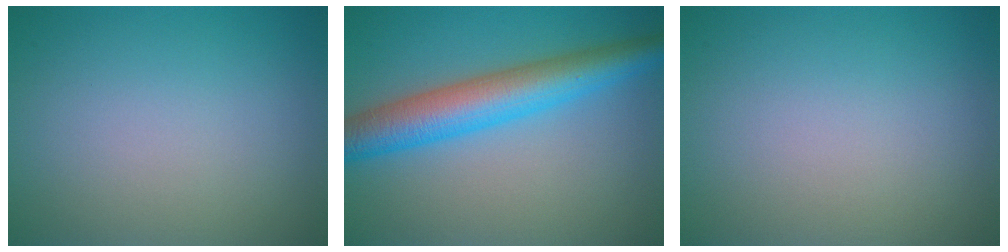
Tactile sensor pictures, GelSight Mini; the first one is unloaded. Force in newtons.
{"total": 7.0, "press": 6.9, "slide": 0.1}
{"total": 0.0}